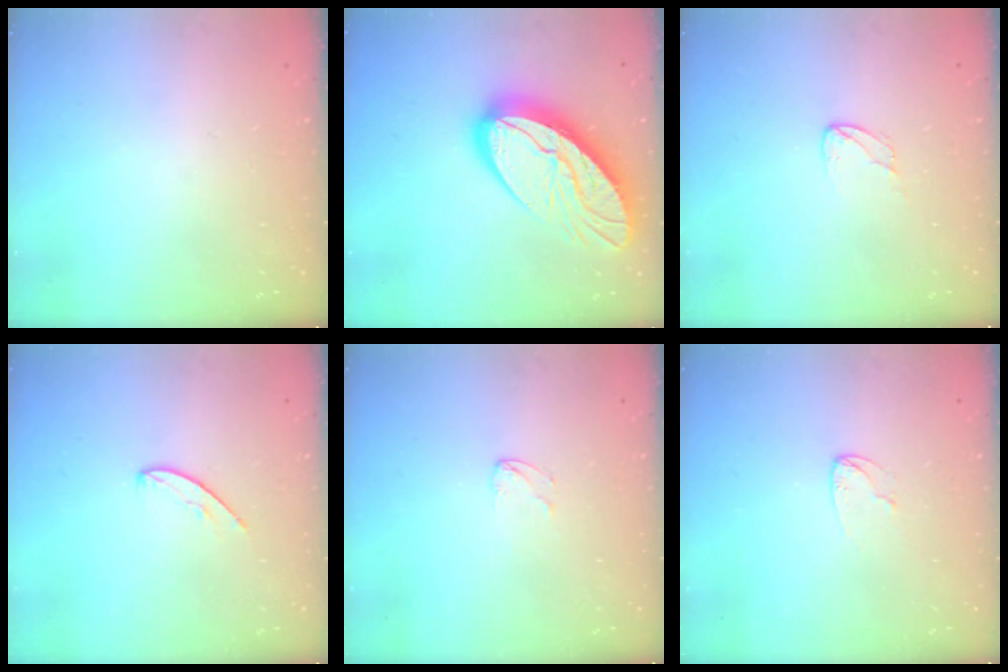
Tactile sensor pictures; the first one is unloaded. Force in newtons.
{"total": 20.9, "press": 20.8, "slide": 2.2}
{"total": 2.9, "press": 2.9, "slide": 0.2}
{"total": 5.3, "press": 5.3, "slide": 0.5}
{"total": 3.6, "press": 3.6, "slide": 0.3}
{"total": 4.3, "press": 4.3, "slide": 0.4}